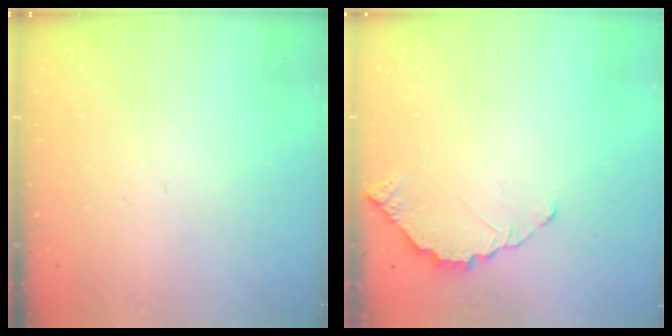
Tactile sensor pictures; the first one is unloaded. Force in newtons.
{"total": 2.8, "press": 2.8, "slide": 0.3}